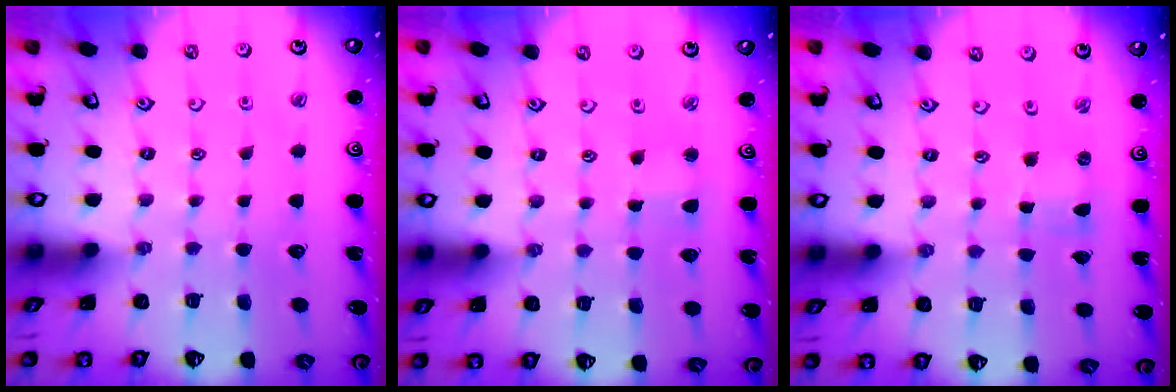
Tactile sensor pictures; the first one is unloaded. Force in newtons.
{"total": 2.5, "press": 2.5, "slide": 0.2}
{"total": 0.0}